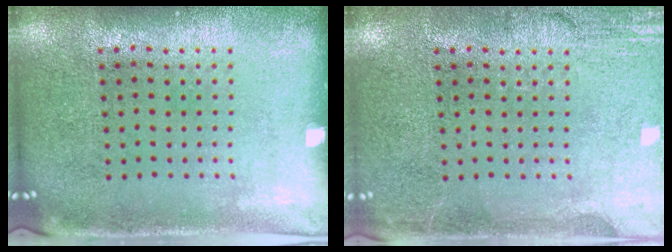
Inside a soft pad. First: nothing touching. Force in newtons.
{"total": 3.0, "press": 3.0, "slide": 0.4}